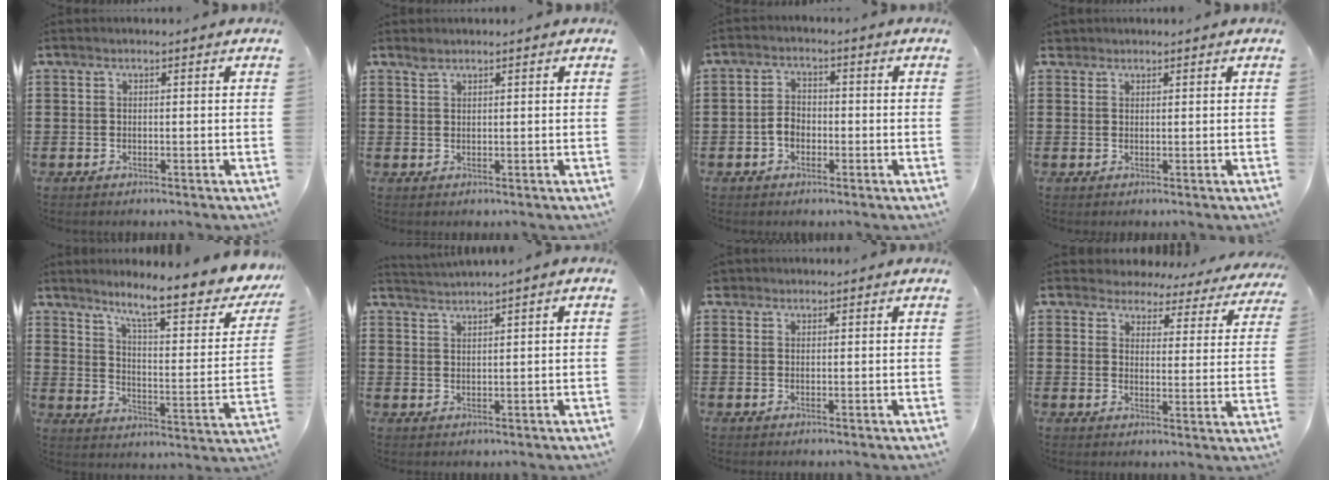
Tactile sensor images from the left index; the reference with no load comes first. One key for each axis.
{"total": 1.2, "fx": 1.0, "fy": 0.4, "fz": 0.4, "tx": -0.010, "ty": 0.001, "tz": 0.020}
{"total": 3.1, "fx": -0.9, "fy": 2.1, "fz": 2.1, "tx": -0.048, "ty": 0.000, "tz": -0.020}
{"total": 1.3, "fx": 1.1, "fy": 0.7, "fz": 0.2, "tx": -0.008, "ty": 0.005, "tz": 0.022}
{"total": 8.8, "fx": 6.9, "fy": 0.2, "fz": 5.3, "tx": -0.108, "ty": -0.053, "tz": 0.106}
{"total": 1.3, "fx": 1.2, "fy": -0.5, "fz": 0.2, "tx": -0.005, "ty": -0.001, "tz": 0.025}
{"total": 1.1, "fx": 0.9, "fy": 0.7, "fz": 0.2, "tx": -0.007, "ty": 0.004, "tz": 0.017}
{"total": 3.8, "fx": 3.6, "fy": 1.0, "fz": 0.1, "tx": -0.026, "ty": -0.023, "tz": 0.060}